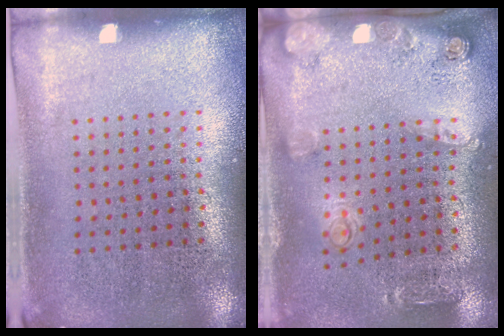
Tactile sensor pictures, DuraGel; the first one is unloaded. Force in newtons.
{"total": 1.7, "press": 1.4, "slide": 1.0}